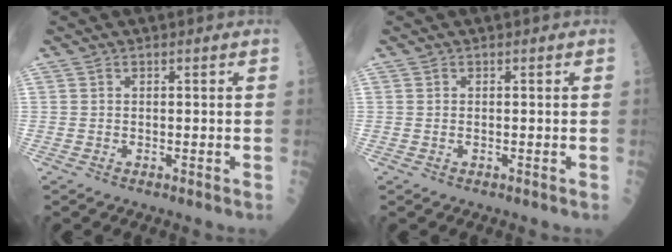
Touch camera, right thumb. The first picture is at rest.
{"total": 0.0}